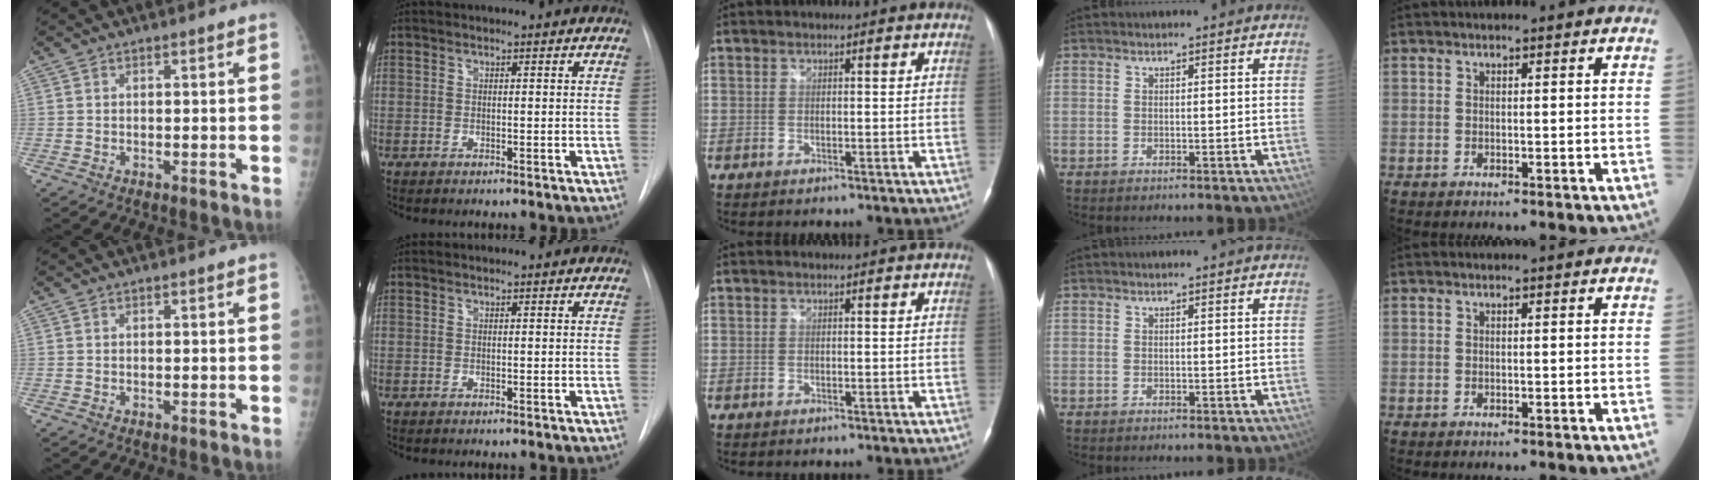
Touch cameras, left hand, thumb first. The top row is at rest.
{}